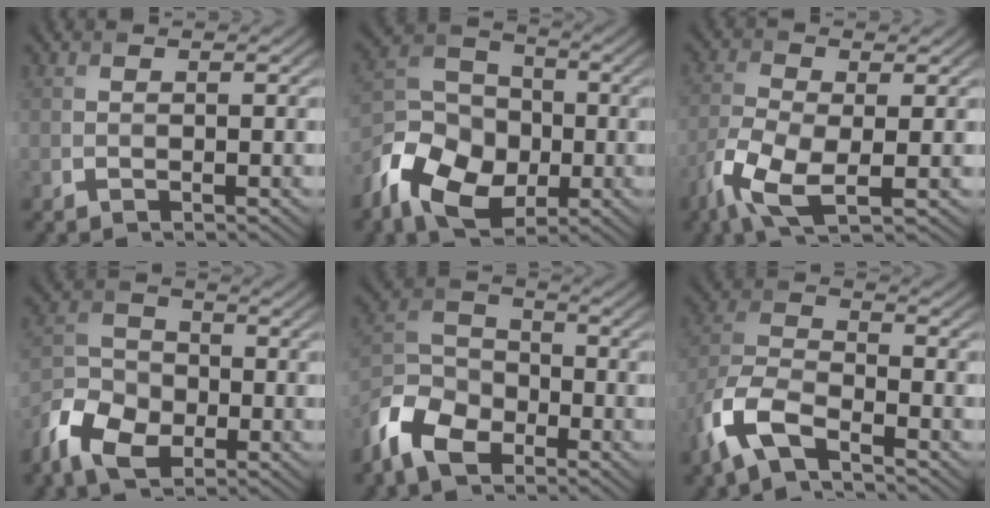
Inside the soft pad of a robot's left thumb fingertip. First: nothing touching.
{"total": 12.1, "force": [-5.0, 8.5, 7.1], "torque": [-0.166, -0.025, -0.108]}
{"total": 7.2, "force": [-3.4, 2.9, 5.7], "torque": [-0.136, -0.013, -0.074]}
{"total": 8.4, "force": [-4.7, 5.2, 4.6], "torque": [-0.108, -0.011, -0.107]}
{"total": 9.4, "force": [-6.0, 5.4, 4.8], "torque": [-0.116, -0.013, -0.142]}
{"total": 8.4, "force": [-5.4, 3.1, 5.7], "torque": [-0.130, -0.005, -0.128]}